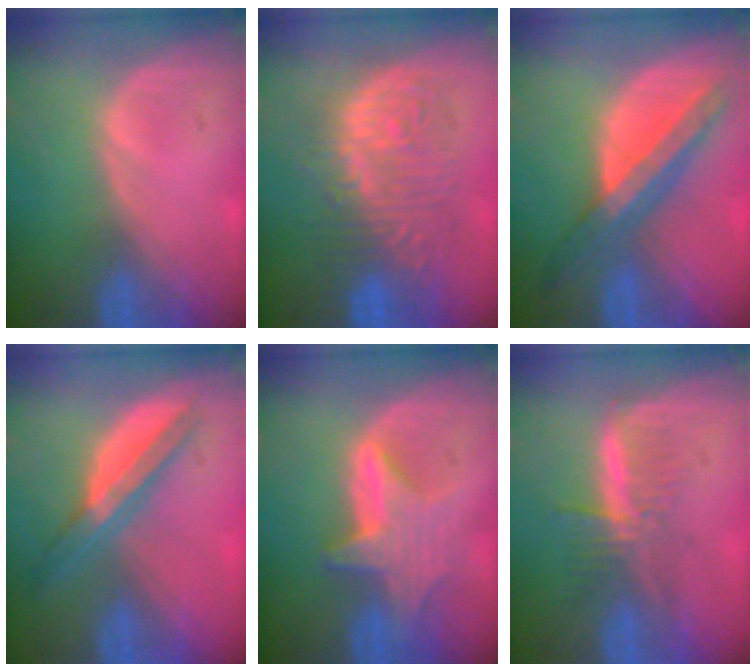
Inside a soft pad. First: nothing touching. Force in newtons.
{"total": 9.9, "press": 9.9, "slide": 0.5}
{"total": 8.5, "press": 7.3, "slide": 4.3}
{"total": 5.6, "press": 5.2, "slide": 2.0}
{"total": 6.9, "press": 6.4, "slide": 2.5}
{"total": 5.8, "press": 5.2, "slide": 2.7}